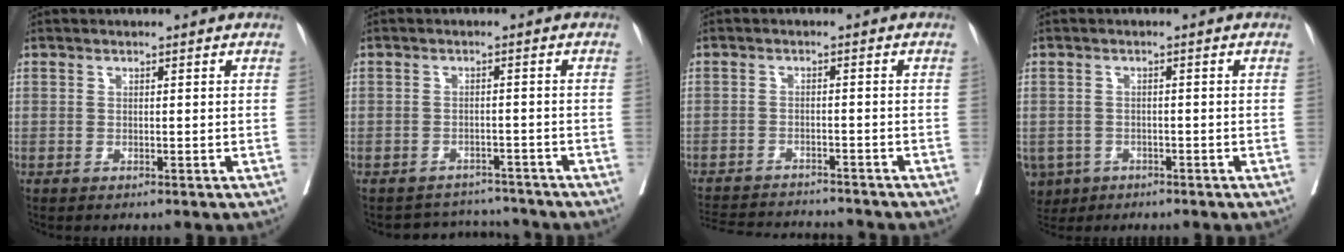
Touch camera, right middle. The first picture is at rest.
{"total": 5.2, "force": [-4.9, 1.3, -1.1], "torque": [0.016, 0.020, -0.066]}
{"total": 11.9, "force": [-11.3, 1.5, 3.2], "torque": [-0.057, -0.001, -0.159]}
{"total": 5.8, "force": [-3.3, 4.7, 1.2], "torque": [-0.029, 0.002, -0.050]}